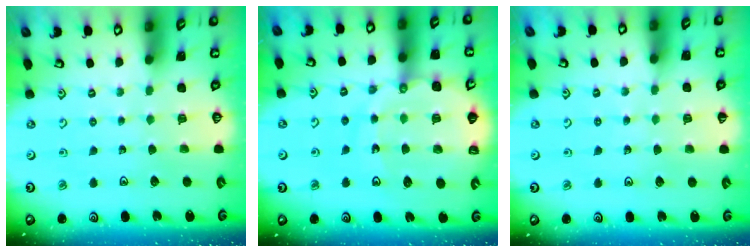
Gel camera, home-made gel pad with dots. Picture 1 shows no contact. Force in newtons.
{"total": 13.2, "press": 13.1, "slide": 1.8}
{"total": 3.0, "press": 2.9, "slide": 0.6}